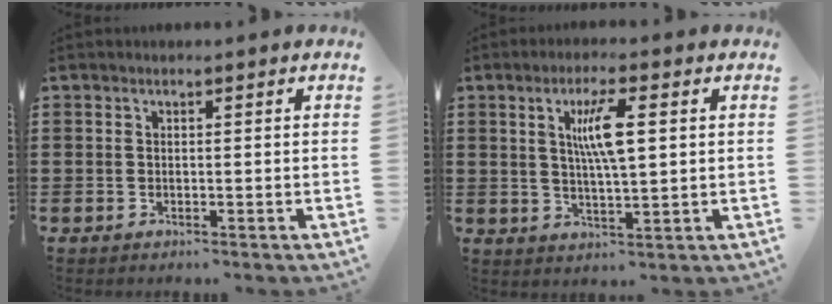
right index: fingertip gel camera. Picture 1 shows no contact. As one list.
[{"total": 6.7, "force": [1.6, 1.4, 6.3], "torque": [-0.125, 0.006, 0.024]}]